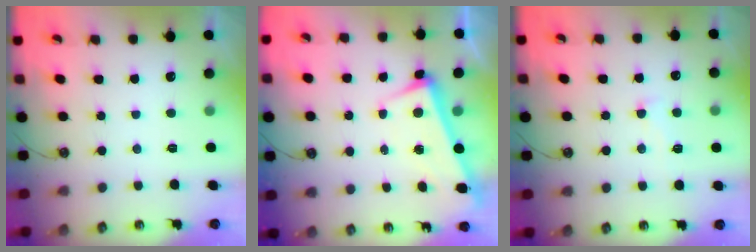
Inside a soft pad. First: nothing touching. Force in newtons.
{"total": 3.5, "press": 3.3, "slide": 1.0}
{"total": 0.6, "press": 0.3, "slide": 0.5}